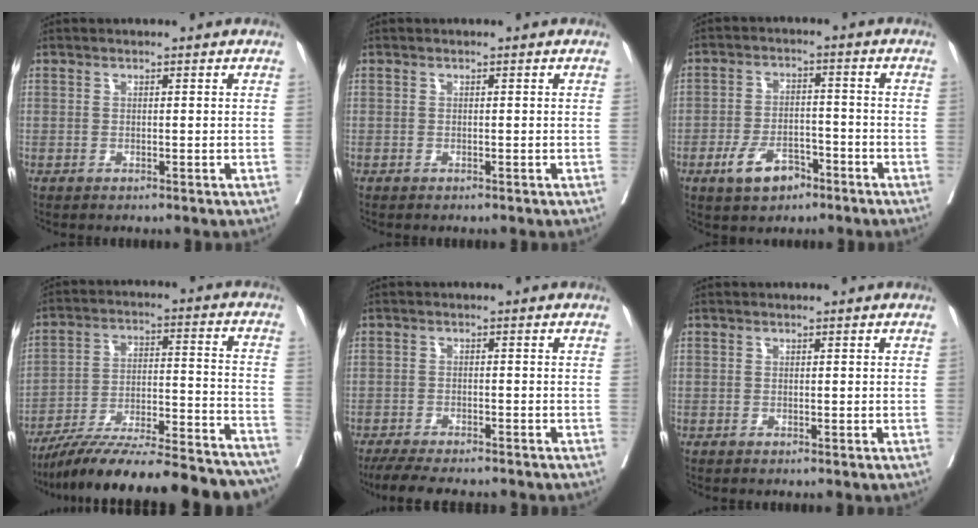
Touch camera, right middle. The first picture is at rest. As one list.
[{"total": 0.0}, {"total": 6.2, "force": [-3.6, 3.1, 4.0], "torque": [-0.081, 0.001, -0.059]}, {"total": 28.5, "force": [-25.4, 2.8, 12.6], "torque": [-0.144, -0.012, -0.367]}, {"total": 9.5, "force": [-8.2, 1.8, 4.4], "torque": [-0.066, -0.014, -0.123]}, {"total": 0.0}]